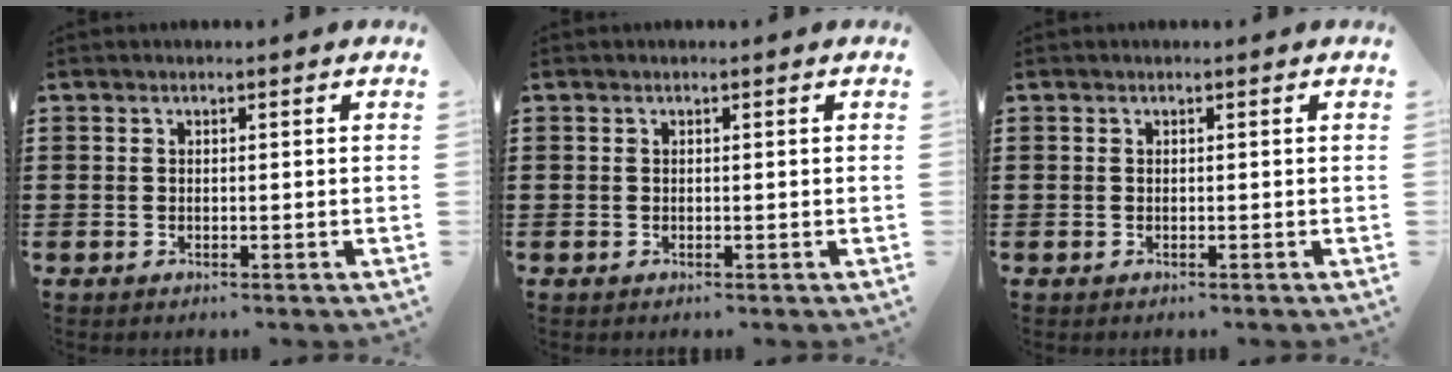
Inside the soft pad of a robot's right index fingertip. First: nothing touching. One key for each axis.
{"total": 0.0}
{"total": 0.0}